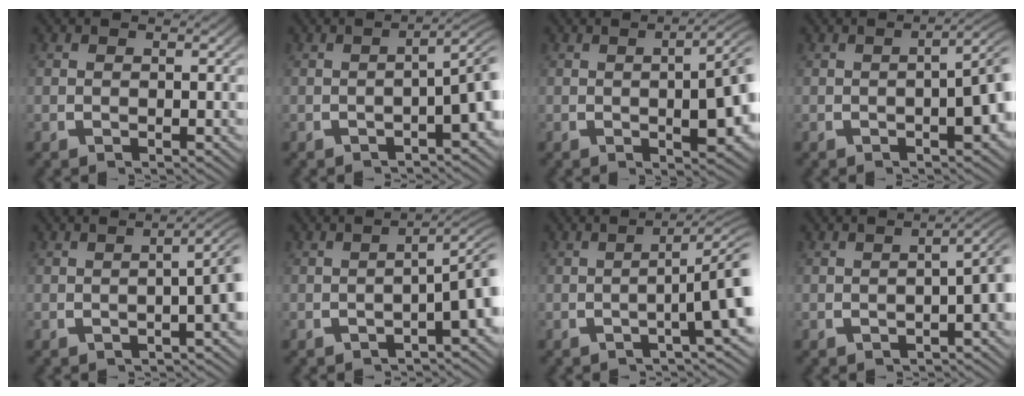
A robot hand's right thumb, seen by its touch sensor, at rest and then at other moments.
{"total": 4.7, "force": [-0.9, 1.9, 4.2], "torque": [-0.051, 0.002, -0.014]}
{"total": 7.2, "force": [0.4, 3.2, 6.4], "torque": [-0.071, 0.004, 0.002]}
{"total": 5.2, "force": [0.0, 2.2, 4.7], "torque": [-0.048, 0.009, -0.004]}
{"total": 4.8, "force": [-0.2, 1.8, 4.4], "torque": [-0.045, 0.013, -0.009]}
{"total": 5.0, "force": [-1.4, 1.8, 4.5], "torque": [-0.061, 0.000, -0.018]}
{"total": 4.5, "force": [-0.6, 0.7, 4.4], "torque": [-0.070, 0.003, -0.011]}
{"total": 4.8, "force": [-0.5, 2.3, 4.2], "torque": [-0.043, 0.013, -0.012]}